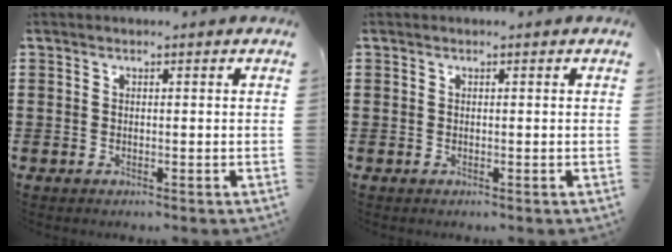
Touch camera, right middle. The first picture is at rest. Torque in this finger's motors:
{"motor_torque": [0.00, 0.00, 0.01, -0.01]}